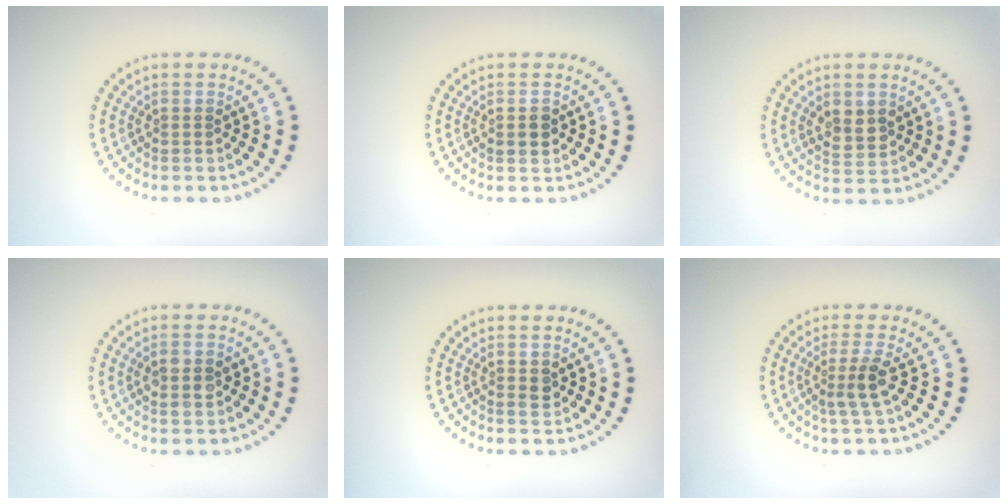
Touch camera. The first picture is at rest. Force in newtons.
{"total": 1.2, "press": 1.2, "slide": 0.1}
{"total": 2.5, "press": 2.4, "slide": 0.5}
{"total": 1.9, "press": 1.9, "slide": 0.2}
{"total": 1.1, "press": 1.1, "slide": 0.1}
{"total": 2.3, "press": 1.8, "slide": 1.5}